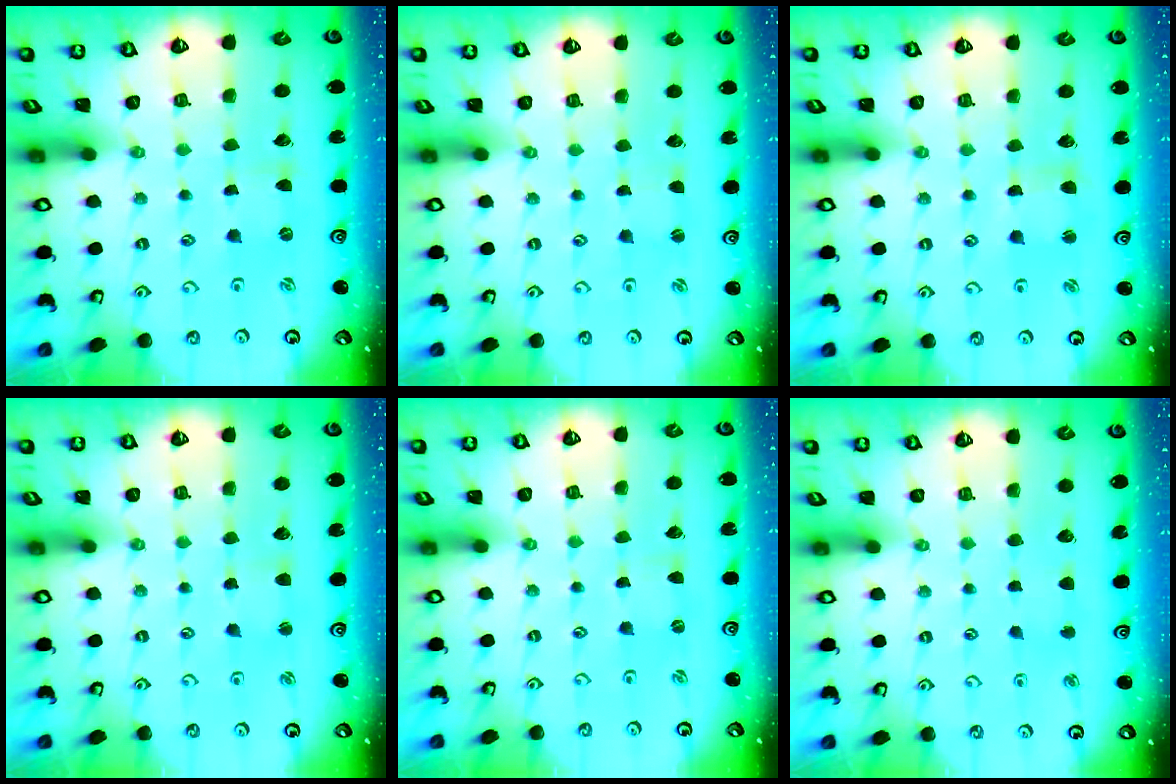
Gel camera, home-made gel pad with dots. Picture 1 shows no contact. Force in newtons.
{"total": 0.0}
{"total": 2.2, "press": 2.2, "slide": 0.3}
{"total": 2.2, "press": 2.2, "slide": 0.3}
{"total": 0.0}
{"total": 2.7, "press": 2.6, "slide": 0.4}